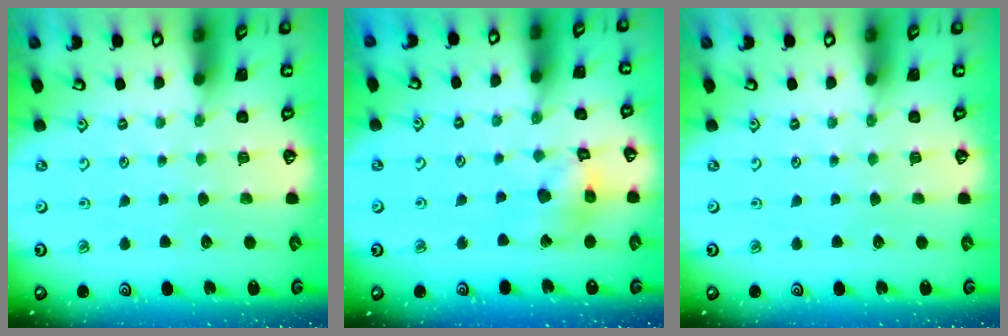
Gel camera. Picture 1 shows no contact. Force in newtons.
{"total": 10.5, "press": 10.4, "slide": 1.4}
{"total": 0.0}